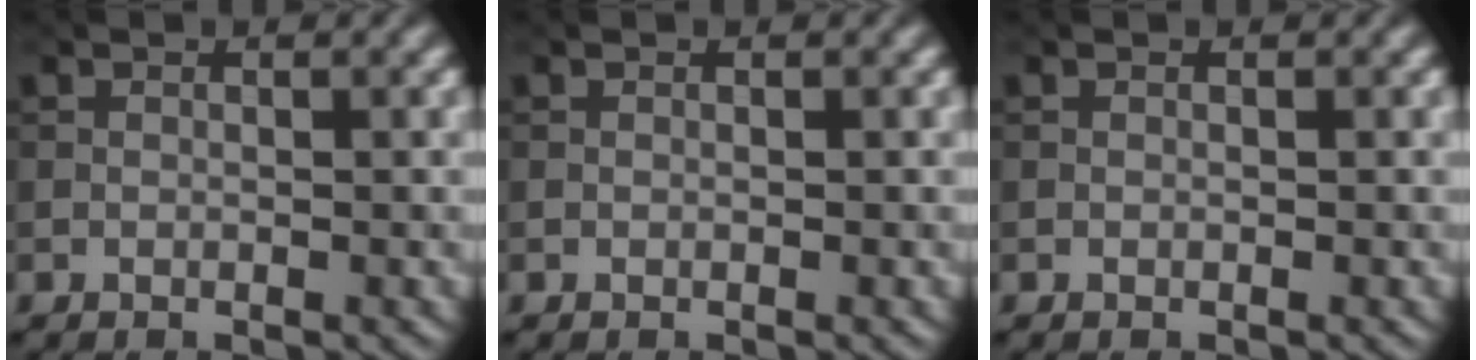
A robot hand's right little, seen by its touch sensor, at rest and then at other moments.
{"total": 0.0}
{"total": 0.0}